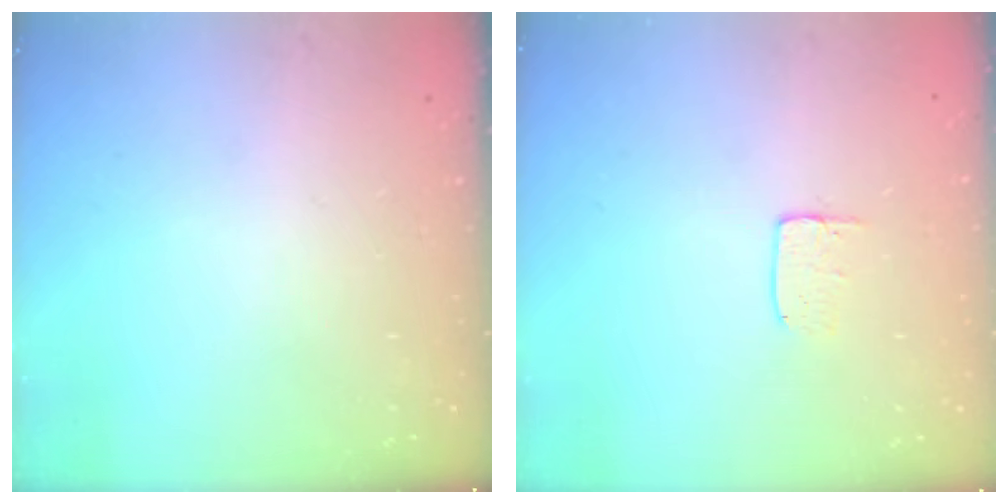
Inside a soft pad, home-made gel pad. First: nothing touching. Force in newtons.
{"total": 3.4, "press": 3.4, "slide": 0.3}